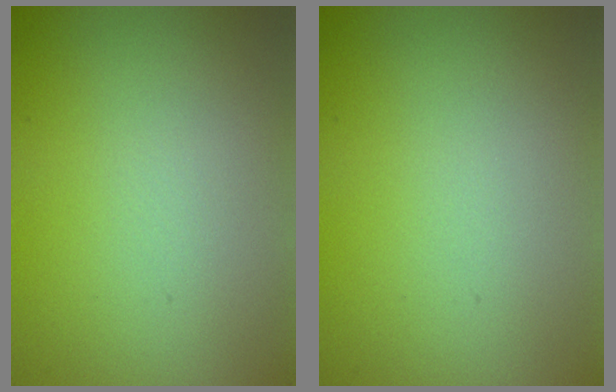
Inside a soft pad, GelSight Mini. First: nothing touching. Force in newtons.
{"total": 0.0}